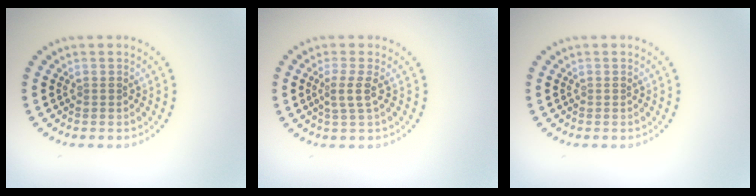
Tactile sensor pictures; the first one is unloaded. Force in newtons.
{"total": 1.7, "press": 1.4, "slide": 1.0}
{"total": 0.0}